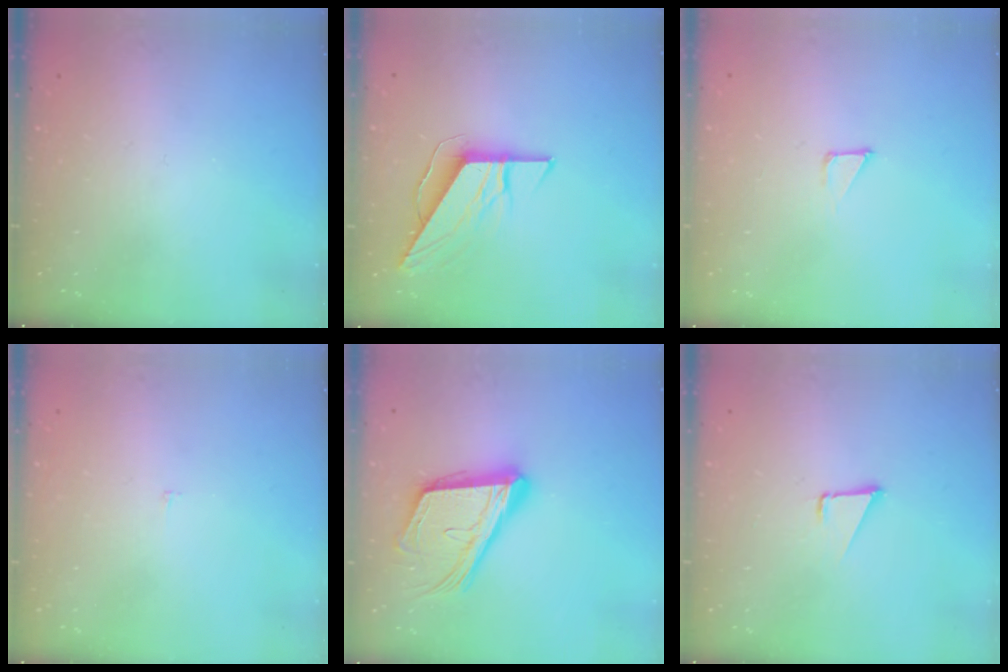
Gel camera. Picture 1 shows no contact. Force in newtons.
{"total": 8.3, "press": 8.3, "slide": 0.7}
{"total": 1.3, "press": 1.3, "slide": 0.0}
{"total": 2.2, "press": 2.2, "slide": 0.2}
{"total": 18.5, "press": 18.2, "slide": 3.5}
{"total": 1.6, "press": 1.5, "slide": 0.1}